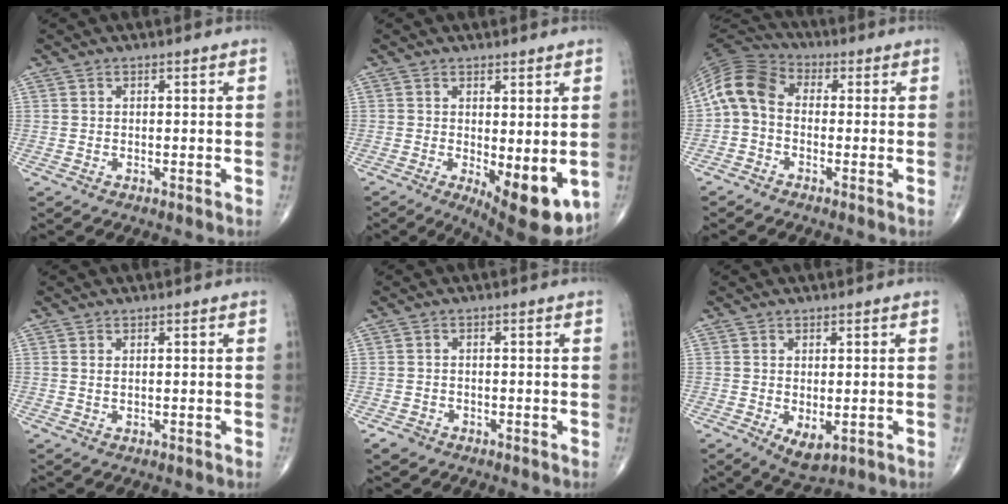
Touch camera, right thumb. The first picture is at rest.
{"total": 10.4, "force": [-2.1, 3.9, 9.4], "torque": [-0.115, -0.024, -0.015]}
{"total": 9.3, "force": [-0.3, 6.6, 6.5], "torque": [-0.119, 0.026, -0.027]}
{"total": 0.8, "force": [0.3, 0.3, 0.7], "torque": [-0.011, -0.001, 0.008]}
{"total": 2.0, "force": [-1.2, 1.6, 0.4], "torque": [-0.006, 0.006, -0.018]}
{"total": 4.3, "force": [-0.9, 2.2, 3.6], "torque": [-0.052, -0.012, -0.002]}